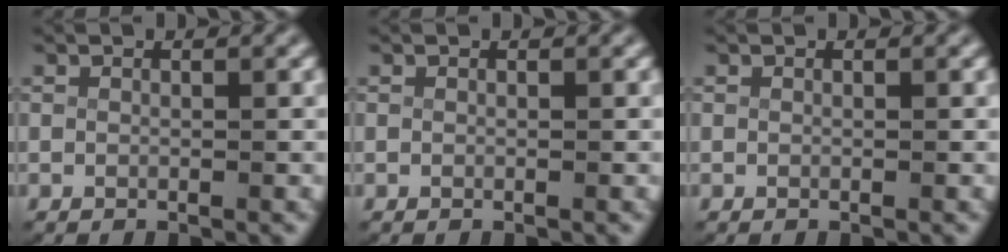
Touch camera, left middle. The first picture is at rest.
{"total": 0.0}
{"total": 0.0}